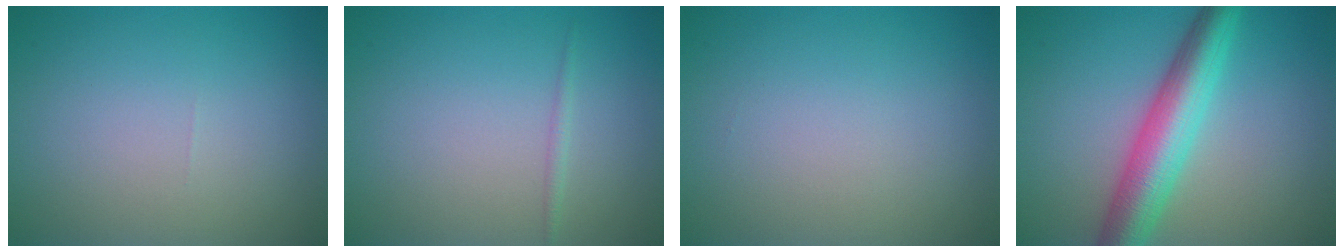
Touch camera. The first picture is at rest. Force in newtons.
{"total": 0.7, "press": 0.7, "slide": 0.1}
{"total": 0.0}
{"total": 6.6, "press": 6.6, "slide": 0.3}